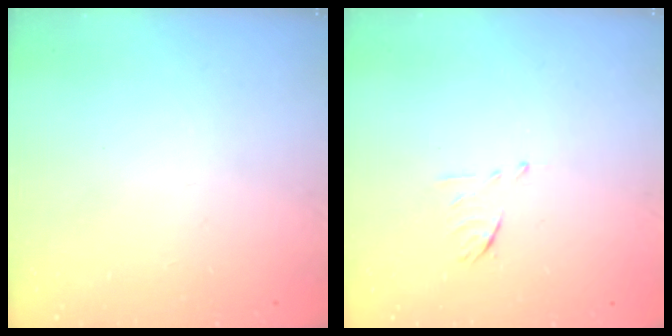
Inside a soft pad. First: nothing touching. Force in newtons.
{"total": 6.1, "press": 6.0, "slide": 1.1}